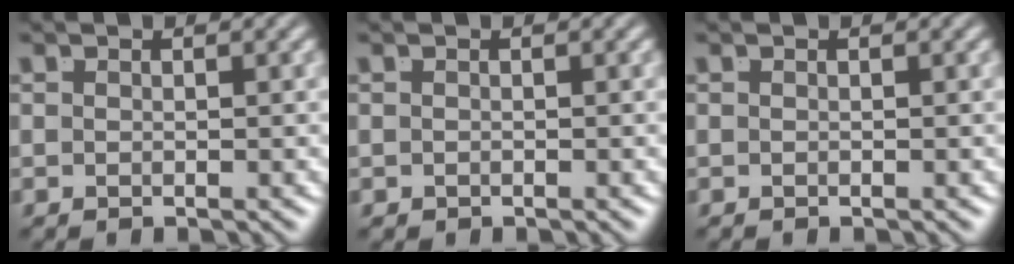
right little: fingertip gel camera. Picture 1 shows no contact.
{"total": 0.0}
{"total": 0.0}